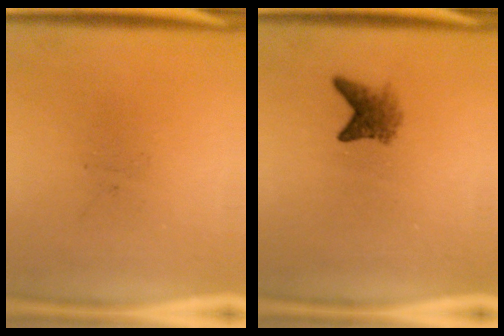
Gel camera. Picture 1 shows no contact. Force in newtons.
{"total": 2.7}